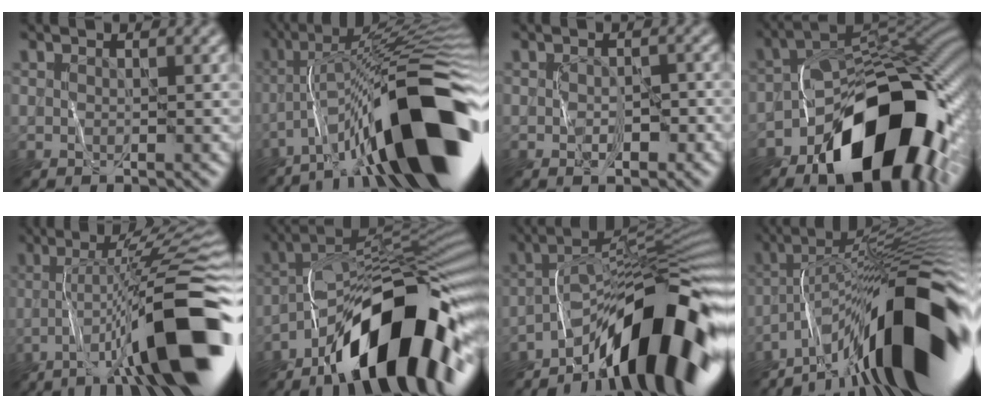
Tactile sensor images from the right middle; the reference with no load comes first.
{"total": 16.1, "force": [-7.2, 3.1, 14.0], "torque": [-0.214, 0.031, -0.120]}
{"total": 2.2, "force": [-0.9, 1.3, 1.6], "torque": [-0.022, -0.001, -0.015]}
{"total": 15.3, "force": [-7.3, 8.2, 10.6], "torque": [-0.122, 0.010, -0.136]}
{"total": 13.1, "force": [-4.3, 2.0, 12.2], "torque": [-0.190, 0.012, -0.070]}
{"total": 14.7, "force": [-8.3, 4.4, 11.3], "torque": [-0.165, 0.018, -0.152]}
{"total": 13.3, "force": [-7.8, 2.9, 10.4], "torque": [-0.145, 0.022, -0.140]}
{"total": 16.6, "force": [-8.6, 3.4, 13.7], "torque": [-0.196, 0.034, -0.156]}